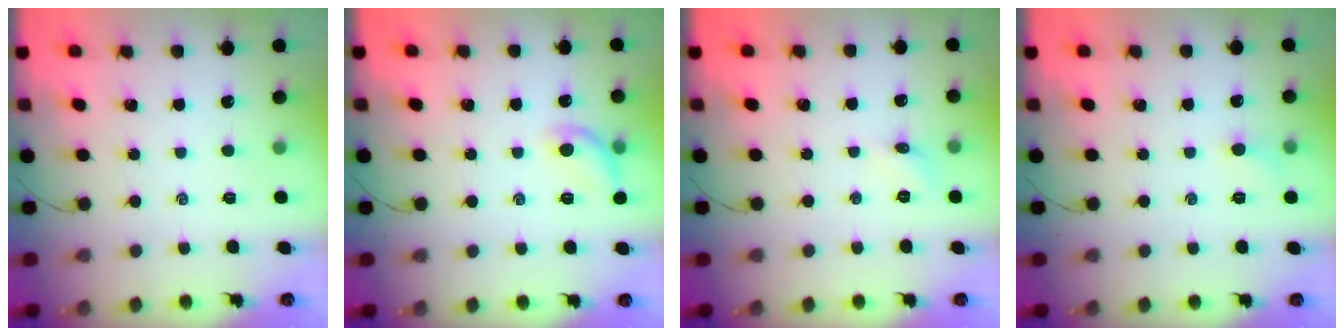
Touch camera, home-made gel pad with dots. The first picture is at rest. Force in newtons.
{"total": 8.8, "press": 8.7, "slide": 1.3}
{"total": 4.3, "press": 4.0, "slide": 1.4}
{"total": 4.8, "press": 4.5, "slide": 1.5}